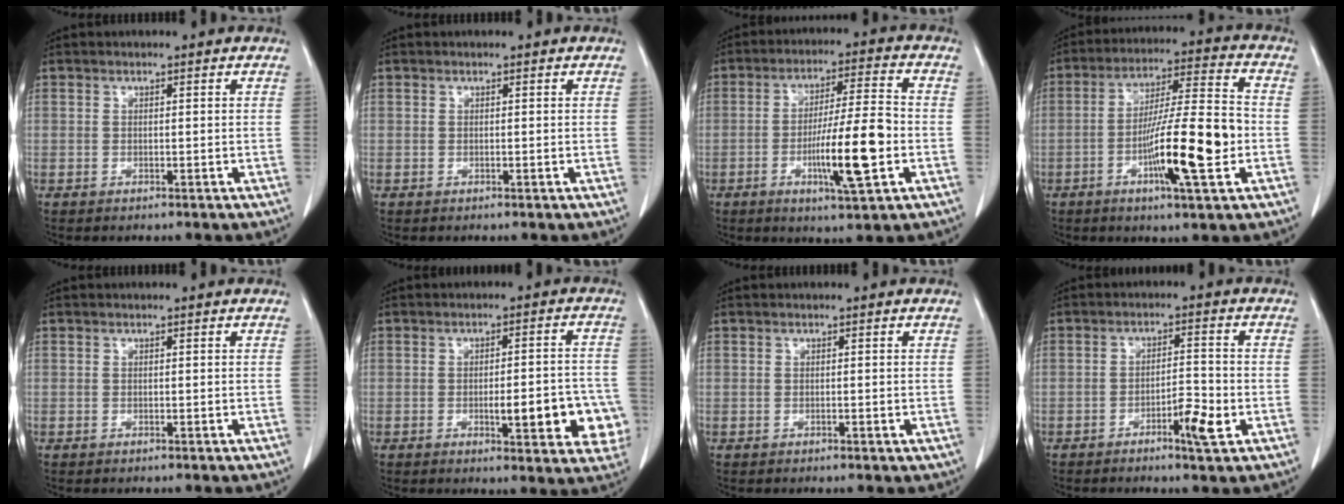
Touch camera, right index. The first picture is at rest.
{"total": 0.0}
{"total": 11.9, "force": [-3.3, 0.6, 11.4], "torque": [-0.195, -0.003, -0.056]}
{"total": 14.2, "force": [-3.8, 1.1, 13.7], "torque": [-0.236, 0.000, -0.066]}
{"total": 0.0}
{"total": 10.9, "force": [-3.2, 2.9, 10.1], "torque": [-0.106, 0.012, -0.034]}
{"total": 0.7, "force": [-0.3, 0.3, 0.5], "torque": [-0.010, -0.001, -0.001]}
{"total": 5.1, "force": [-2.3, 0.7, 4.5], "torque": [-0.070, 0.001, -0.037]}